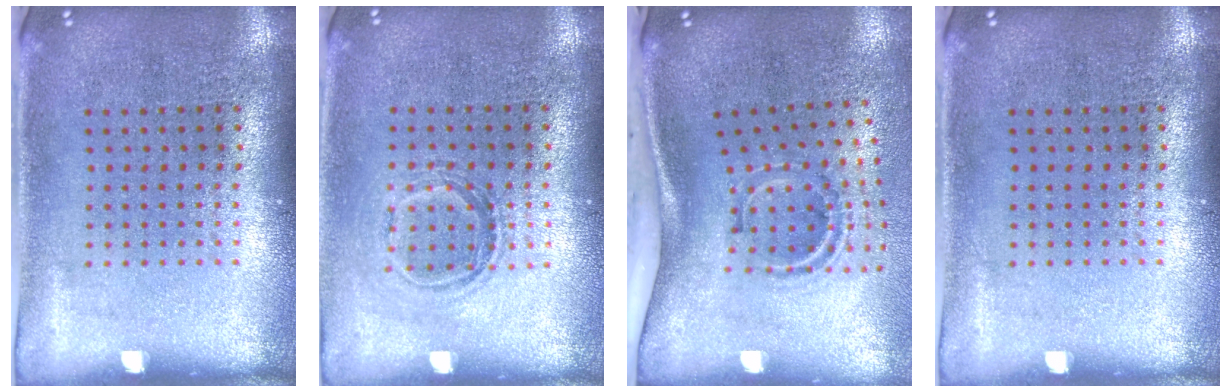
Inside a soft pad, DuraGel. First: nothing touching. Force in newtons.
{"total": 1.1, "press": 0.9, "slide": 0.6}
{"total": 2.1, "press": 1.2, "slide": 1.8}
{"total": 0.0}